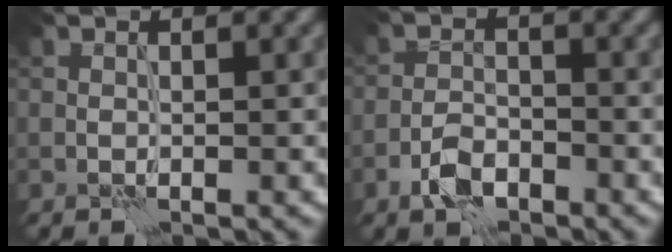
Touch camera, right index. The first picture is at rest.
{"total": 2.9, "force": [-1.9, 1.4, 1.7], "torque": [-0.028, 0.006, -0.041]}